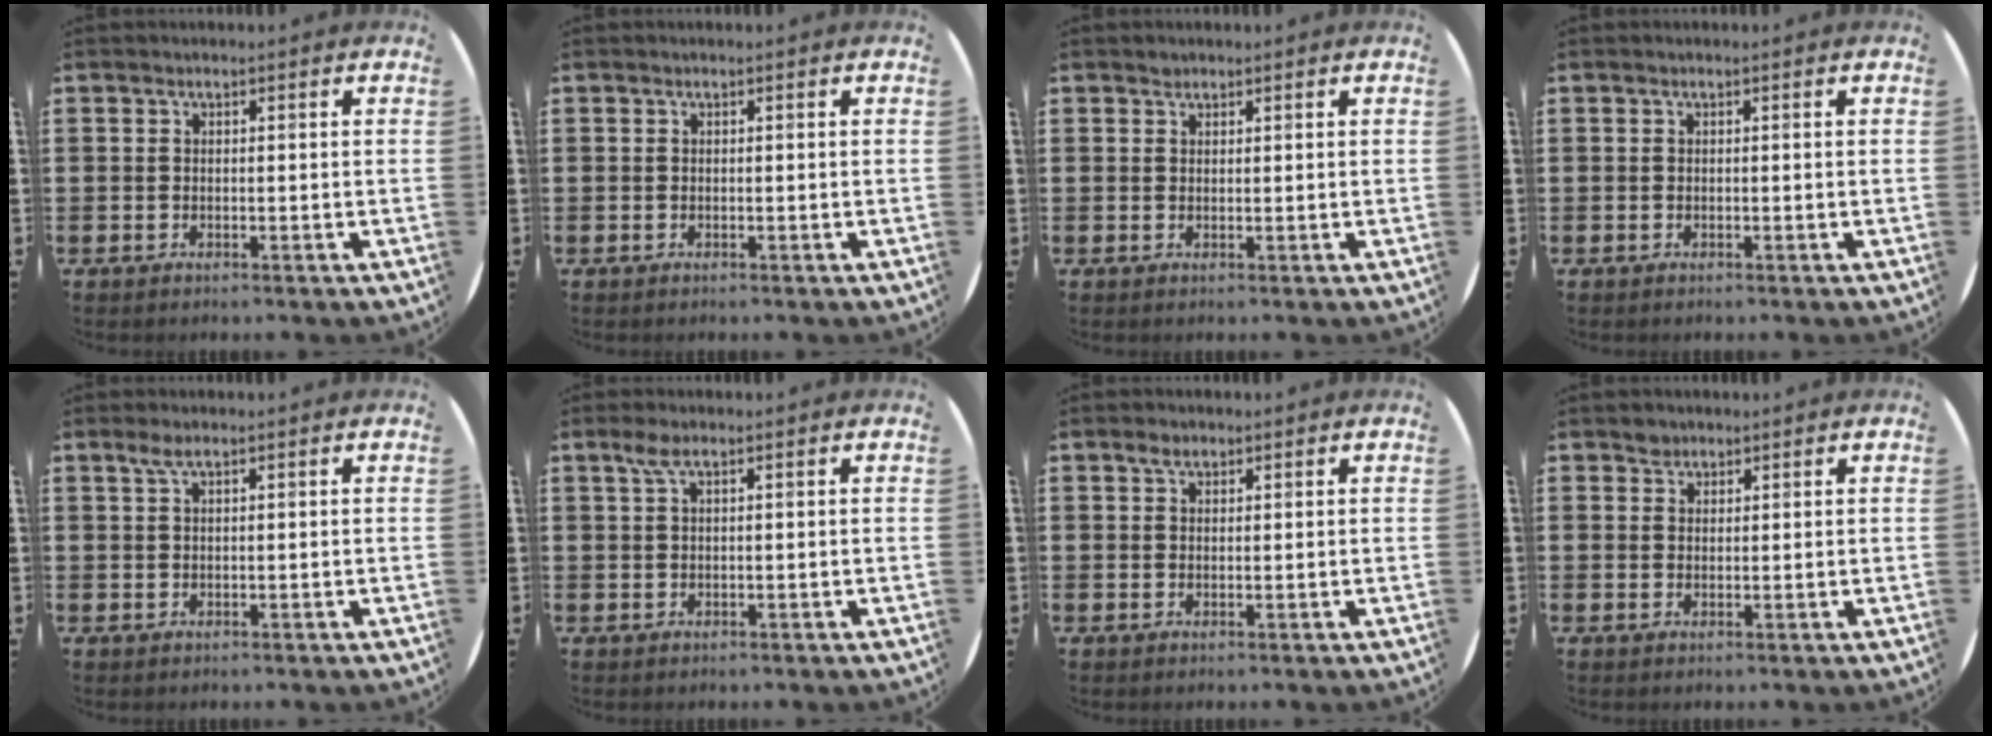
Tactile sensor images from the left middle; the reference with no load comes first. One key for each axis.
{"total": 0.0}
{"total": 0.8, "fx": 0.7, "fy": 0.3, "fz": -0.1, "tx": 0.009, "ty": -0.001, "tz": 0.012}
{"total": 0.0}
{"total": 1.5, "fx": 0.9, "fy": 0.3, "fz": 1.2, "tx": -0.025, "ty": 0.004, "tz": 0.016}
{"total": 2.0, "fx": 1.0, "fy": 0.5, "fz": 1.7, "tx": -0.035, "ty": 0.006, "tz": 0.015}
{"total": 1.6, "fx": 1.1, "fy": 0.8, "fz": 0.6, "tx": -0.006, "ty": 0.002, "tz": 0.019}
{"total": 1.6, "fx": 1.3, "fy": 0.8, "fz": 0.0, "tx": 0.008, "ty": -0.002, "tz": 0.025}